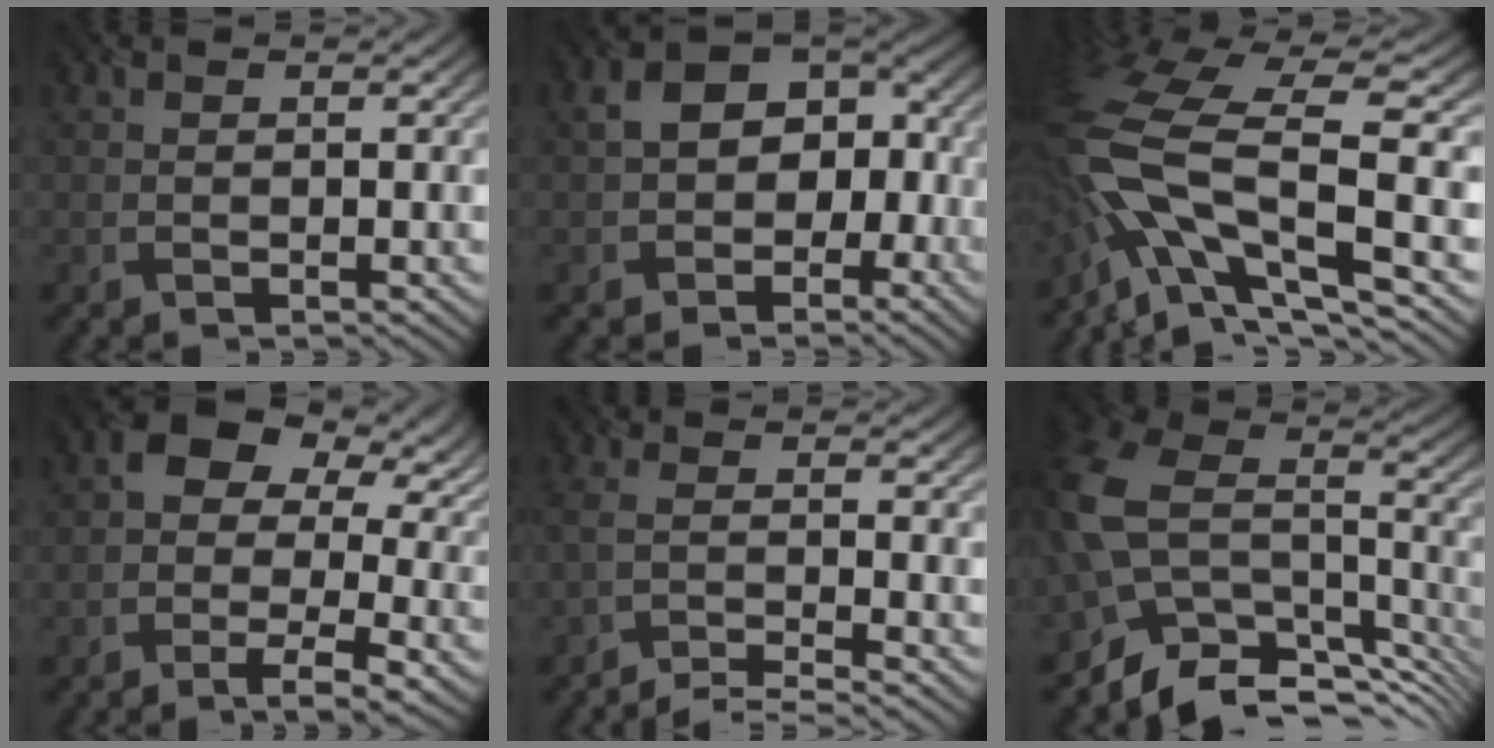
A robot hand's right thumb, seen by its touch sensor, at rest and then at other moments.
{"total": 8.4, "force": [-0.9, 6.3, 5.5], "torque": [-0.088, -0.002, -0.022]}
{"total": 15.4, "force": [-4.3, 6.6, 13.2], "torque": [-0.312, -0.011, -0.067]}
{"total": 13.1, "force": [1.6, 8.2, 10.1], "torque": [-0.153, 0.003, 0.029]}
{"total": 4.8, "force": [-3.9, 0.8, 2.8], "torque": [-0.041, -0.002, -0.080]}
{"total": 12.7, "force": [-6.3, 8.1, 7.4], "torque": [-0.176, -0.019, -0.106]}